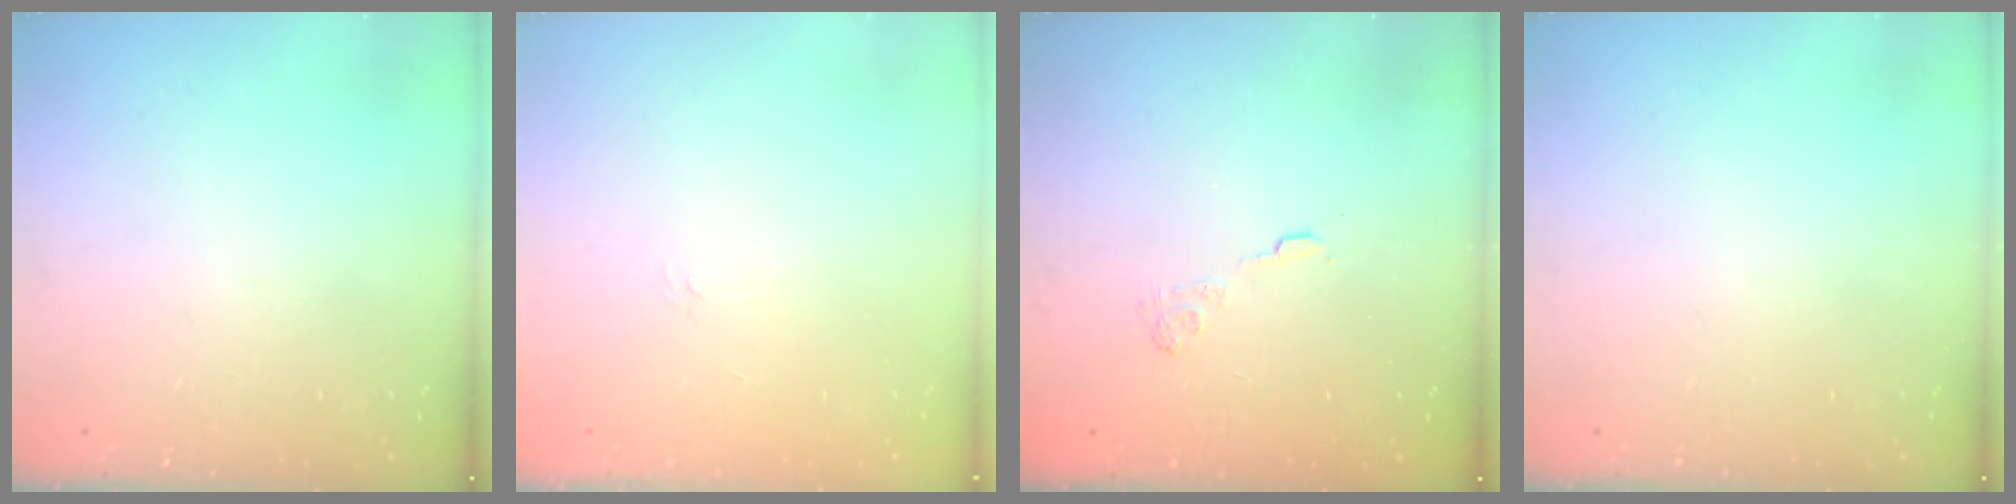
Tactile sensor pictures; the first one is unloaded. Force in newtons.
{"total": 2.3, "press": 2.0, "slide": 1.1}
{"total": 2.9, "press": 2.4, "slide": 1.5}
{"total": 0.0}